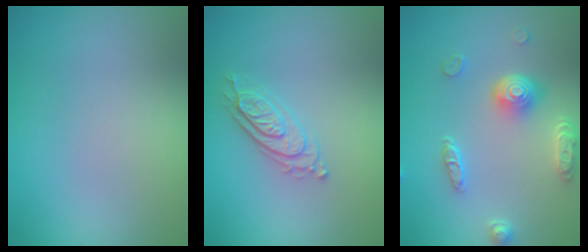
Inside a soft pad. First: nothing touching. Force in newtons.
{"total": 2.2, "press": 2.2, "slide": 0.4}
{"total": 4.6, "press": 3.6, "slide": 2.9}